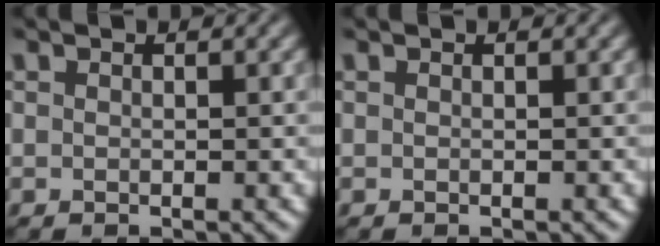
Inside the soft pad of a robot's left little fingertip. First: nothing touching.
{"total": 0.0}